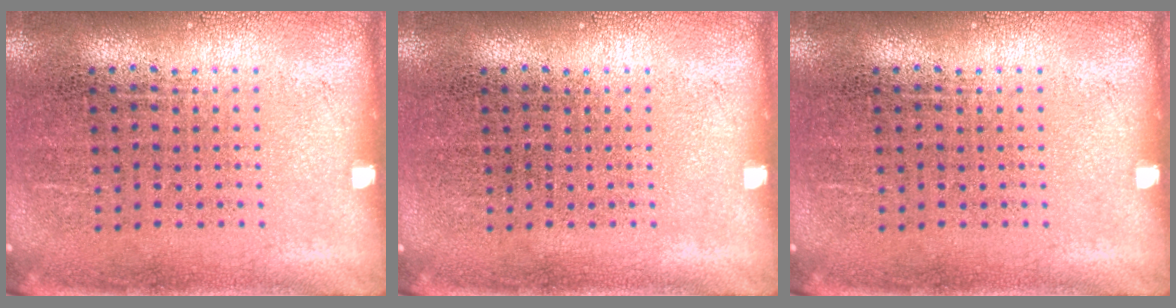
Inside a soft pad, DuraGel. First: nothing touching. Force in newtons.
{"total": 0.0}
{"total": 0.0}